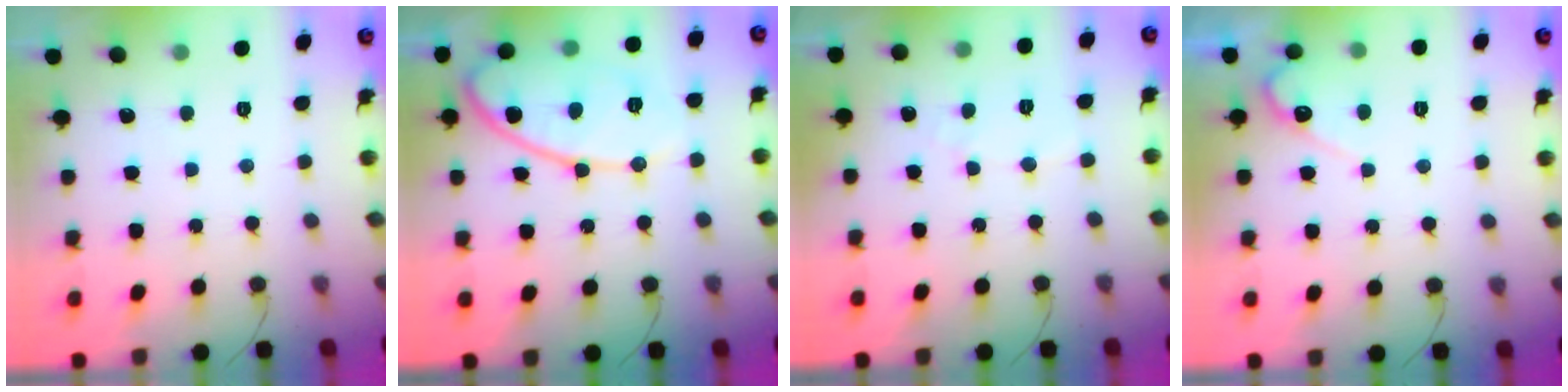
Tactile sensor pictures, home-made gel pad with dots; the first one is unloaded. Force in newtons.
{"total": 13.7, "press": 13.6, "slide": 1.1}
{"total": 3.0, "press": 2.9, "slide": 0.2}
{"total": 4.6, "press": 4.6, "slide": 0.4}